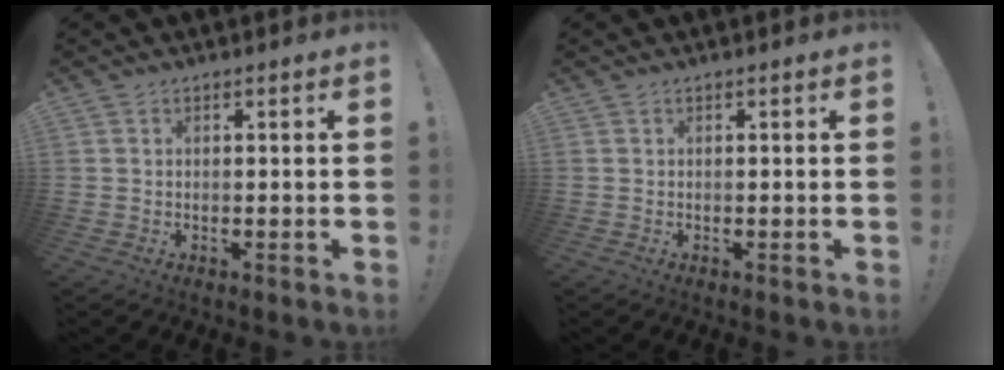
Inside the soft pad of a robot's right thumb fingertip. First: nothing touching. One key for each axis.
{"total": 0.0}